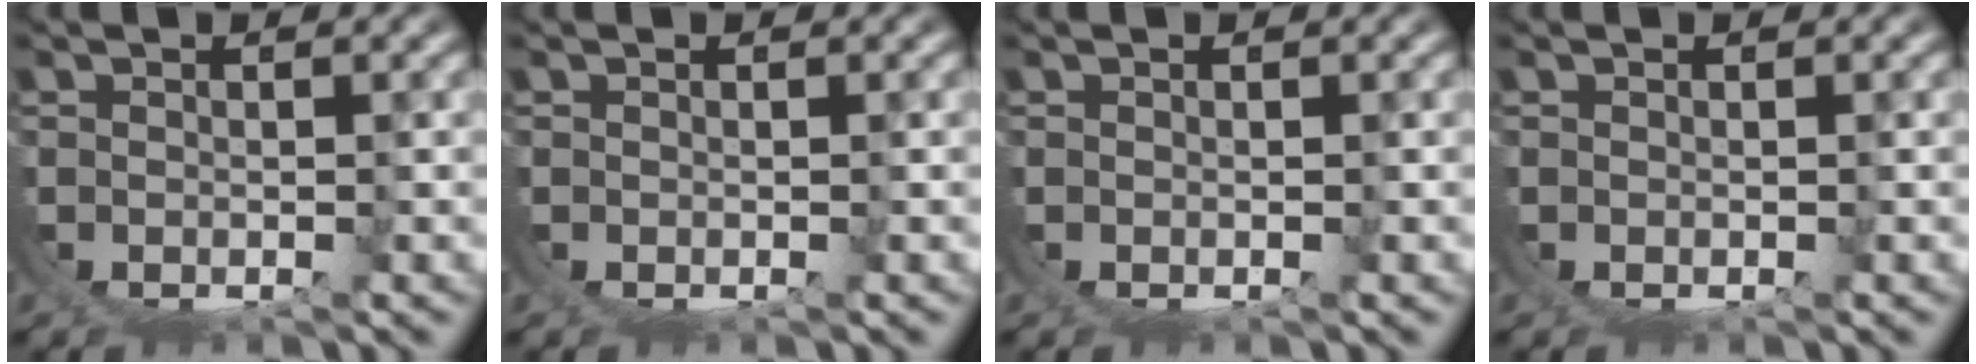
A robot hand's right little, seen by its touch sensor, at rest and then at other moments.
{"total": 0.0}
{"total": 0.0}
{"total": 0.0}